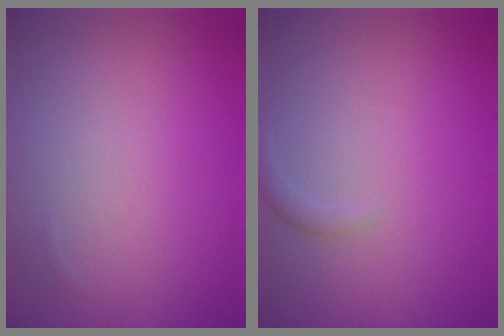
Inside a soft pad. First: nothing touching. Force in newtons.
{"total": 0.9, "press": 0.9, "slide": 0.1}